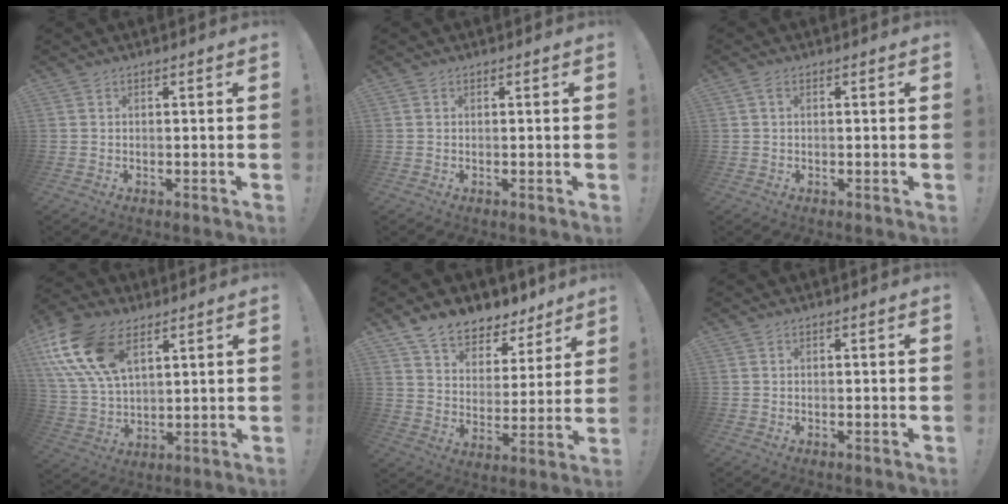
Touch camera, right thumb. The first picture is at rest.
{"total": 0.0}
{"total": 1.4, "force": [0.3, 0.6, 1.2], "torque": [-0.019, 0.002, 0.004]}
{"total": 18.2, "force": [8.9, 10.5, 11.9], "torque": [-0.252, -0.030, 0.164]}
{"total": 10.4, "force": [8.7, 4.9, 2.8], "torque": [-0.062, -0.069, 0.164]}
{"total": 0.0}